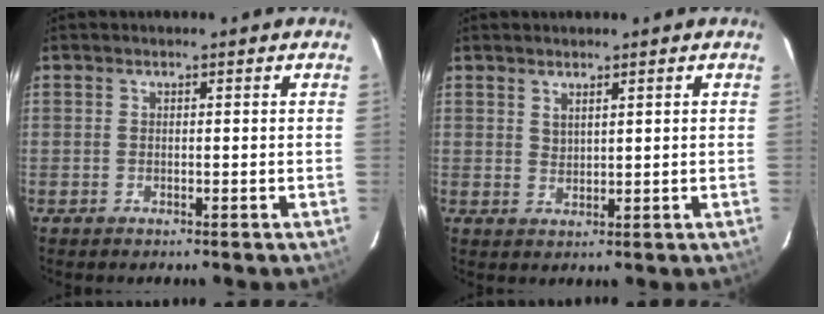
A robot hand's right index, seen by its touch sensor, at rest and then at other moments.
{"total": 1.8, "force": [1.5, 0.6, 0.8], "torque": [-0.014, 0.001, 0.028]}